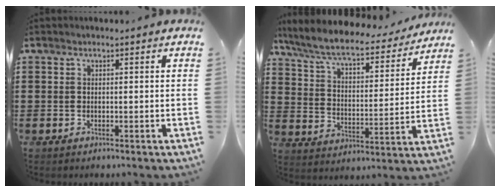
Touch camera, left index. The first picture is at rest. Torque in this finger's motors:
{"motor_torque": [1.16, -0.98, 0.42, 0.21]}